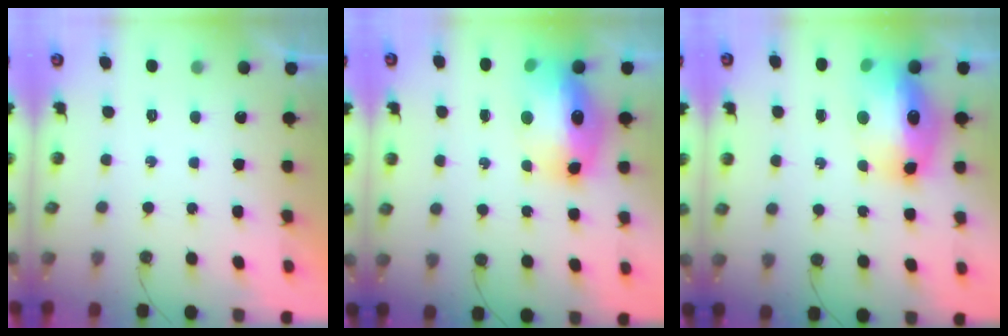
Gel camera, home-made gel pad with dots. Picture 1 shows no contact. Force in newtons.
{"total": 16.7, "press": 16.6, "slide": 1.8}
{"total": 16.7, "press": 16.6, "slide": 1.8}